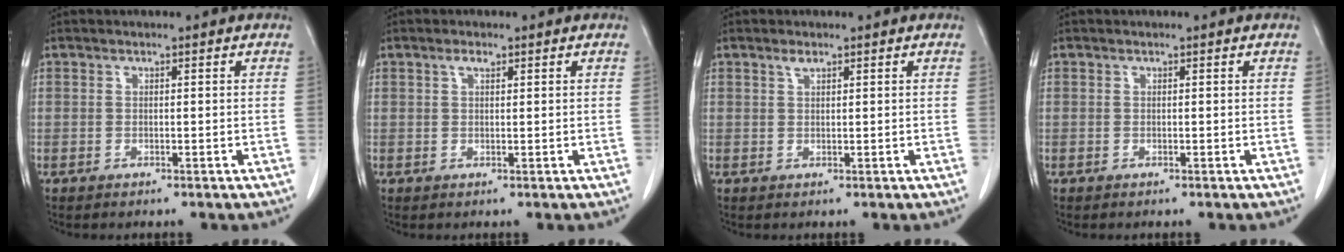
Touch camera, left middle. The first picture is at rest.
{"total": 1.3, "force": [0.8, 0.4, 0.9], "torque": [-0.018, 0.004, 0.014]}
{"total": 1.1, "force": [0.8, 0.3, 0.7], "torque": [-0.017, 0.003, 0.017]}
{"total": 0.0}